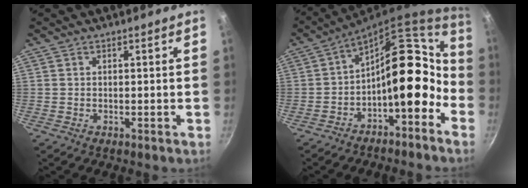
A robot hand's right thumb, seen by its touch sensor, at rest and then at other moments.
{"total": 14.9, "force": [-4.5, 8.4, 11.5], "torque": [-0.115, 0.077, -0.070]}